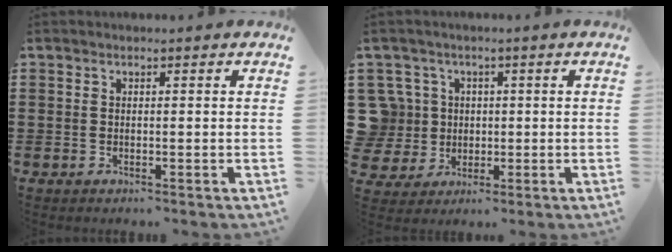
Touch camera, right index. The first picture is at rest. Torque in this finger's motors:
{"motor_torque": [-0.95, 1.19, -0.10, -0.08]}